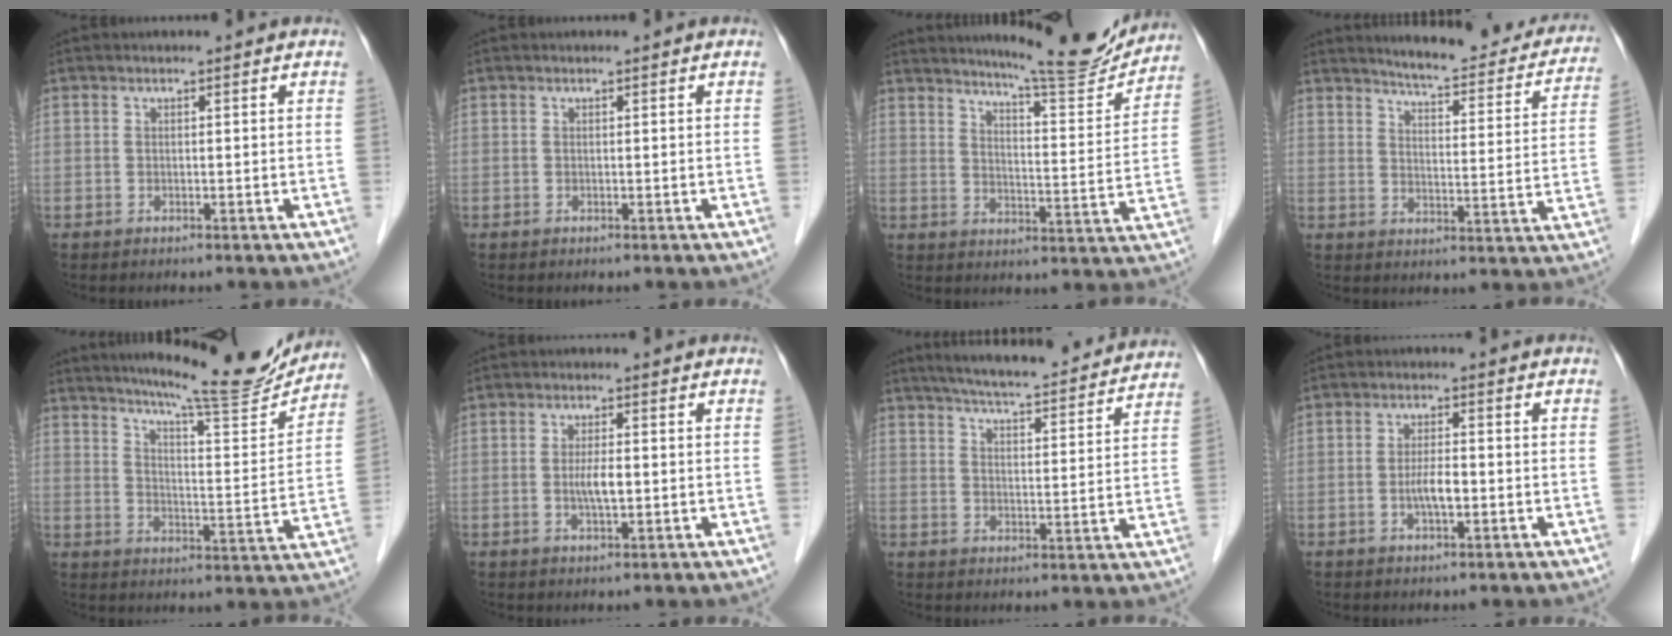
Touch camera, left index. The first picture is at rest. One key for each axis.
{"total": 0.0}
{"total": 15.1, "fx": 14.2, "fy": 0.6, "fz": 5.2, "tx": -0.076, "ty": -0.043, "tz": 0.184}
{"total": 18.6, "fx": 16.9, "fy": 3.3, "fz": 7.0, "tx": -0.075, "ty": -0.039, "tz": 0.196}
{"total": 17.4, "fx": 15.9, "fy": 0.7, "fz": 7.1, "tx": -0.109, "ty": -0.041, "tz": 0.213}
{"total": 3.1, "fx": -0.3, "fy": 0.7, "fz": 3.0, "tx": -0.062, "ty": -0.002, "tz": -0.005}
{"total": 20.0, "fx": 18.3, "fy": 2.2, "fz": 7.8, "tx": -0.116, "ty": 0.003, "tz": 0.240}
{"total": 3.3, "fx": -0.8, "fy": 0.8, "fz": 3.1, "tx": -0.063, "ty": 0.001, "tz": -0.014}